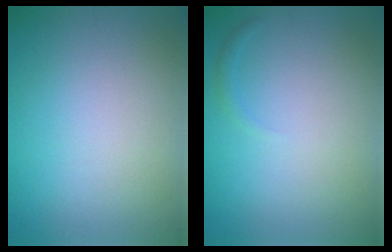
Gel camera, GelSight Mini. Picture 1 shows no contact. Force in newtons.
{"total": 0.6, "press": 0.6, "slide": 0.0}